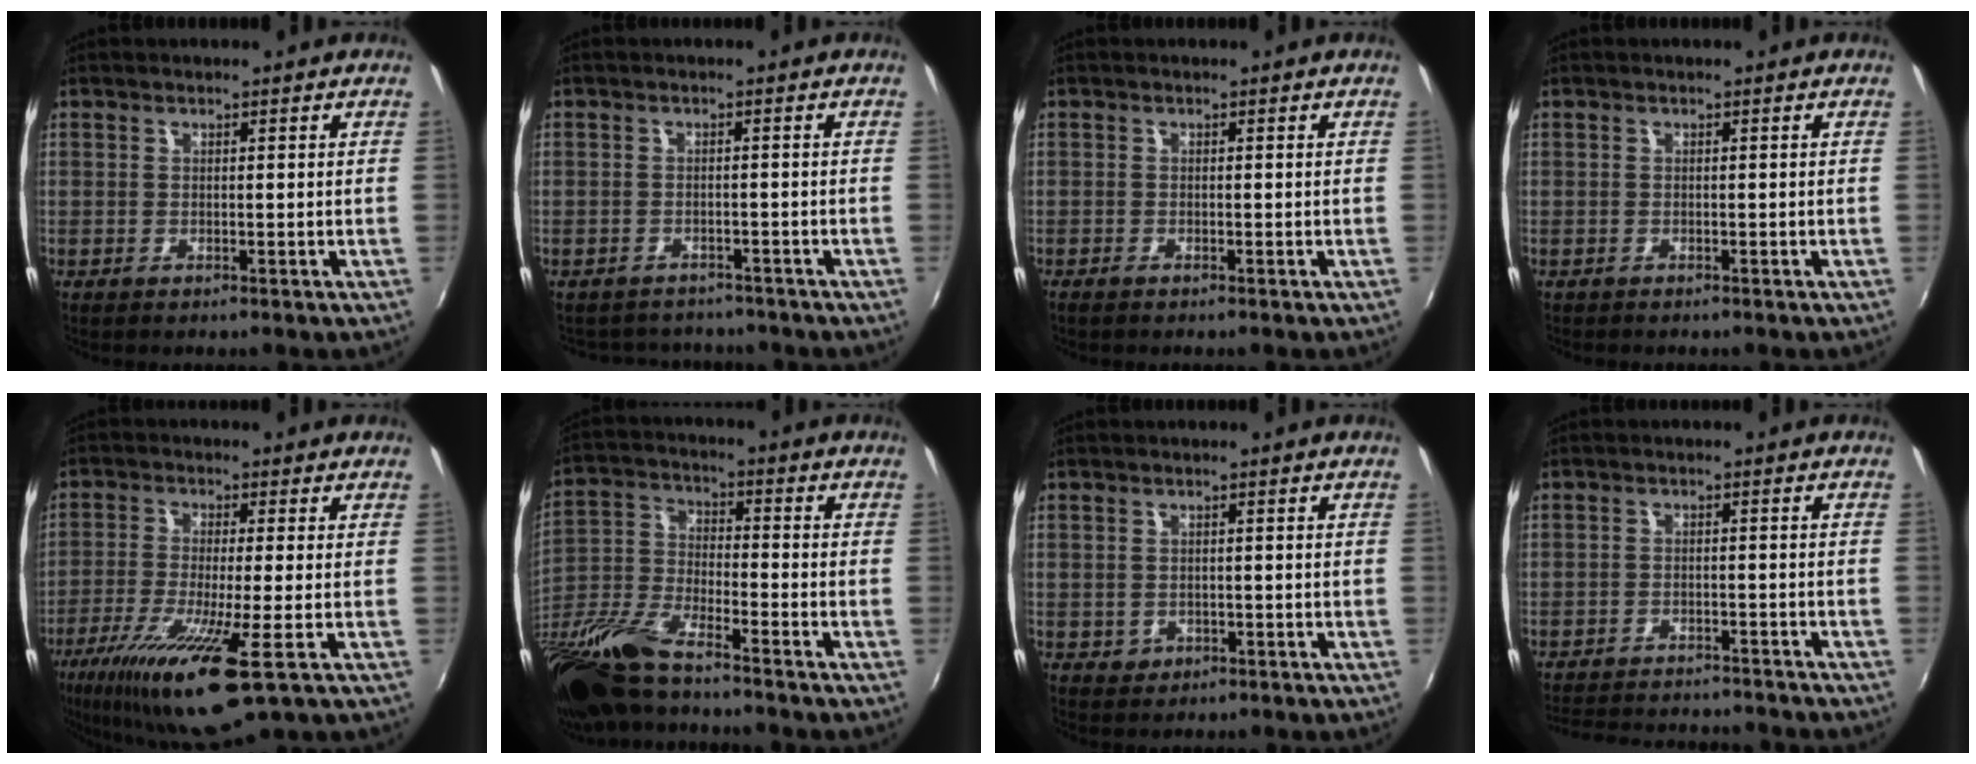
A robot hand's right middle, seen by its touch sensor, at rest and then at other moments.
{"total": 7.1, "force": [-6.3, 2.8, 1.2], "torque": [-0.035, -0.003, -0.090]}
{"total": 1.0, "force": [-0.9, 0.3, 0.5], "torque": [-0.011, -0.005, -0.018]}
{"total": 0.5, "force": [-0.4, 0.3, 0.0], "torque": [-0.003, -0.002, -0.007]}
{"total": 14.8, "force": [-7.5, 1.5, 12.7], "torque": [-0.264, -0.057, -0.135]}
{"total": 16.8, "force": [-12.6, 4.1, 10.4], "torque": [-0.233, -0.034, -0.253]}
{"total": 2.0, "force": [-0.4, 1.8, 0.5], "torque": [-0.011, -0.002, -0.003]}
{"total": 14.6, "force": [-13.2, 3.2, 5.4], "torque": [-0.118, -0.007, -0.186]}